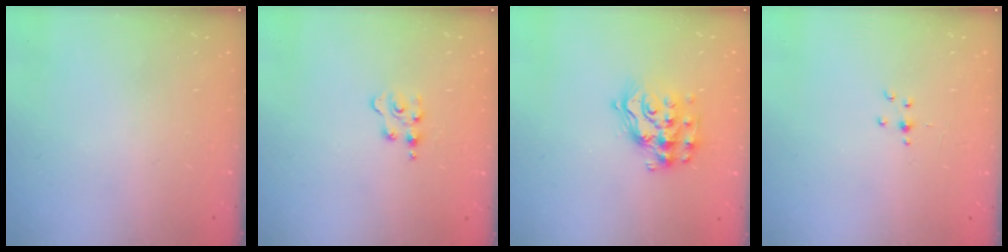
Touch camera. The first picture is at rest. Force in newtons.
{"total": 2.3, "press": 2.3, "slide": 0.3}
{"total": 13.4, "press": 13.4, "slide": 0.9}
{"total": 2.0, "press": 1.9, "slide": 0.5}